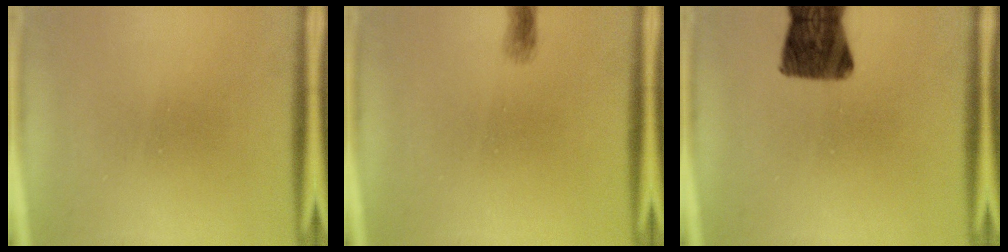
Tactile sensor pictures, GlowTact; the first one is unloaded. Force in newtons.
{"total": 0.6}
{"total": 10.9}